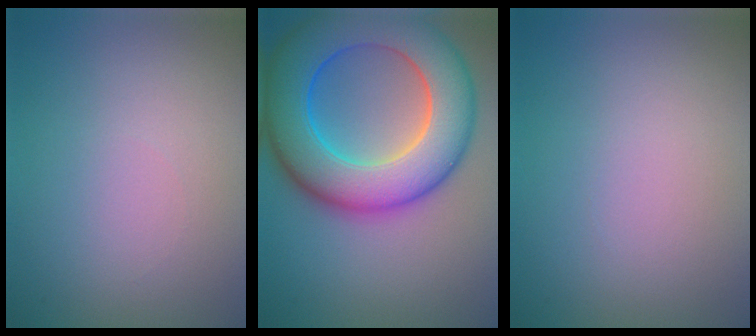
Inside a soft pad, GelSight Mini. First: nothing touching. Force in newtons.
{"total": 12.4, "press": 12.4, "slide": 0.2}
{"total": 0.0}